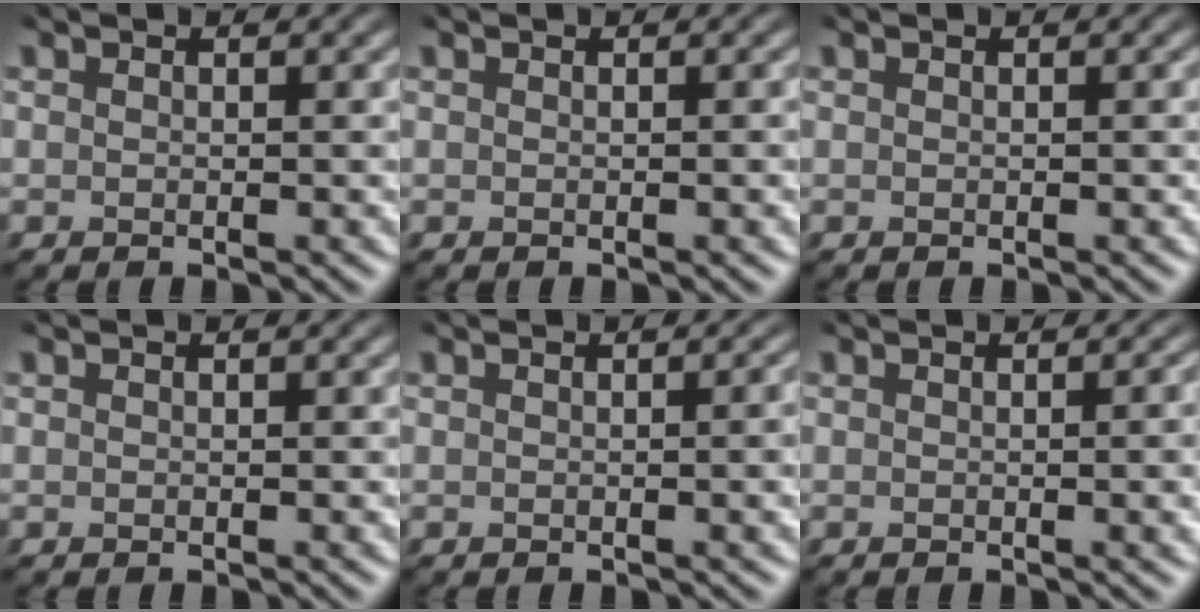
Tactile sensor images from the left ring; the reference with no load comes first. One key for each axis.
{"total": 0.8, "fx": 0.0, "fy": 0.3, "fz": 0.7, "tx": -0.008, "ty": 0.001, "tz": -0.001}
{"total": 0.0}
{"total": 0.0}
{"total": 5.1, "fx": 0.9, "fy": 2.4, "fz": 4.4, "tx": -0.018, "ty": 0.028, "tz": -0.011}
{"total": 6.4, "fx": 1.0, "fy": 3.0, "fz": 5.5, "tx": -0.018, "ty": 0.033, "tz": -0.006}